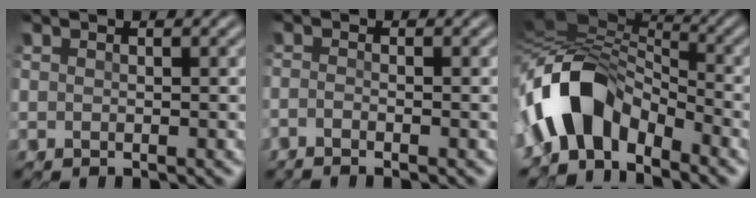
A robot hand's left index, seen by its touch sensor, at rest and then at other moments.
{"total": 1.2, "force": [-0.9, -0.7, 0.0], "torque": [-0.007, 0.003, -0.019]}
{"total": 7.9, "force": [-4.4, 4.4, 4.8], "torque": [-0.080, 0.014, -0.089]}